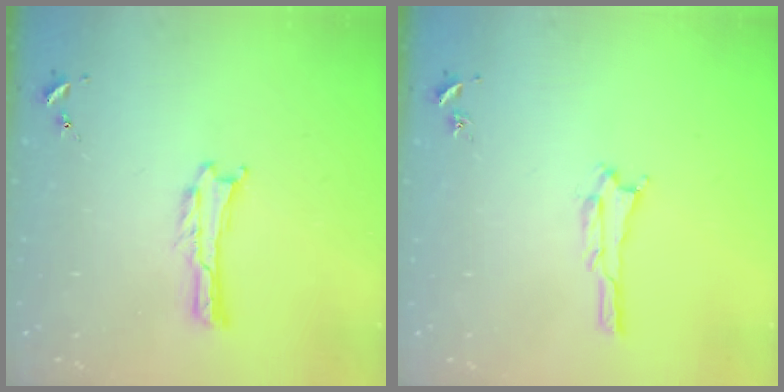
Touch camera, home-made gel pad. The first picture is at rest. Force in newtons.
{"total": 1.1, "press": 1.1, "slide": 0.1}